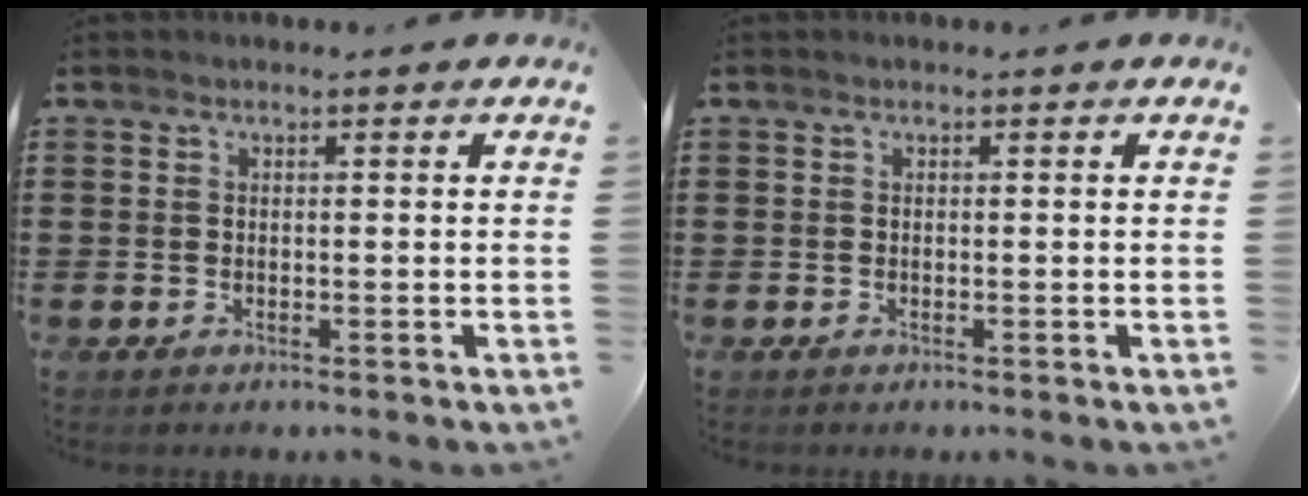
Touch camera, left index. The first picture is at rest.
{"total": 0.0}